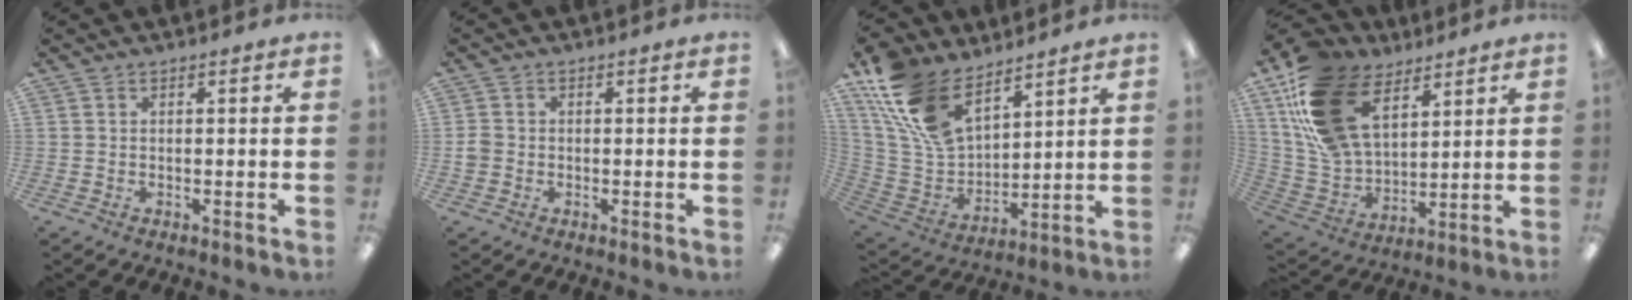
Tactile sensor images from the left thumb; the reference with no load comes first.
{"total": 2.2, "force": [-0.6, 1.9, 0.9], "torque": [-0.016, 0.005, -0.012]}
{"total": 18.1, "force": [11.7, 9.7, 9.8], "torque": [-0.236, -0.054, 0.220]}
{"total": 21.5, "force": [10.9, 13.7, 12.5], "torque": [-0.278, -0.042, 0.205]}